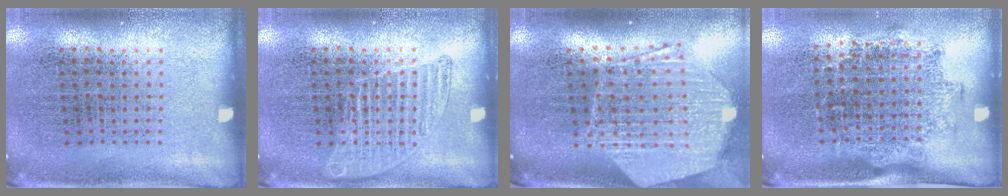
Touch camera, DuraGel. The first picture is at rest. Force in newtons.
{"total": 1.6, "press": 1.6, "slide": 0.2}
{"total": 2.6, "press": 2.1, "slide": 1.5}
{"total": 1.4, "press": 1.1, "slide": 0.8}